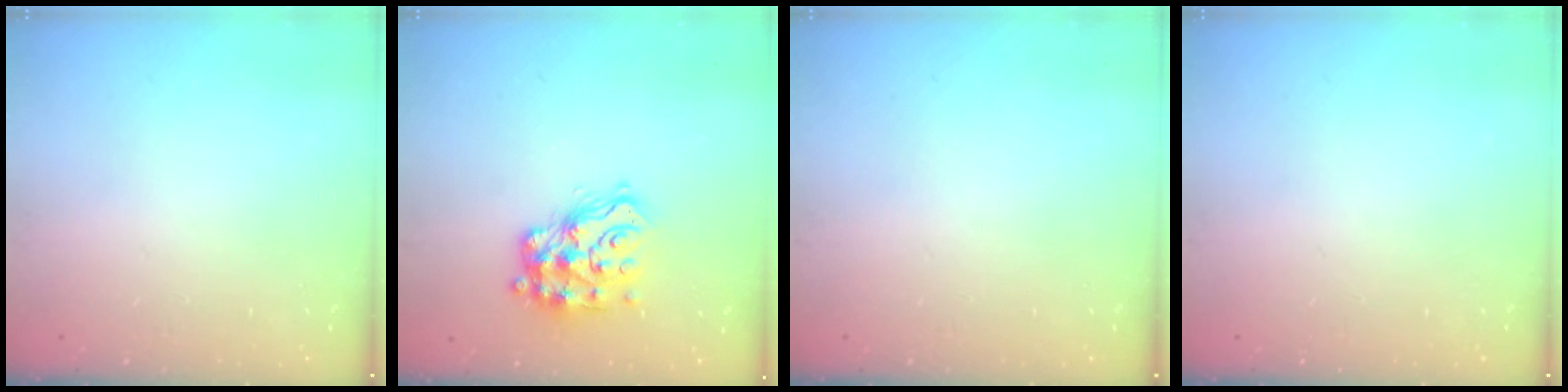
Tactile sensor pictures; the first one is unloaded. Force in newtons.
{"total": 15.2, "press": 15.2, "slide": 0.9}
{"total": 0.0}
{"total": 0.0}